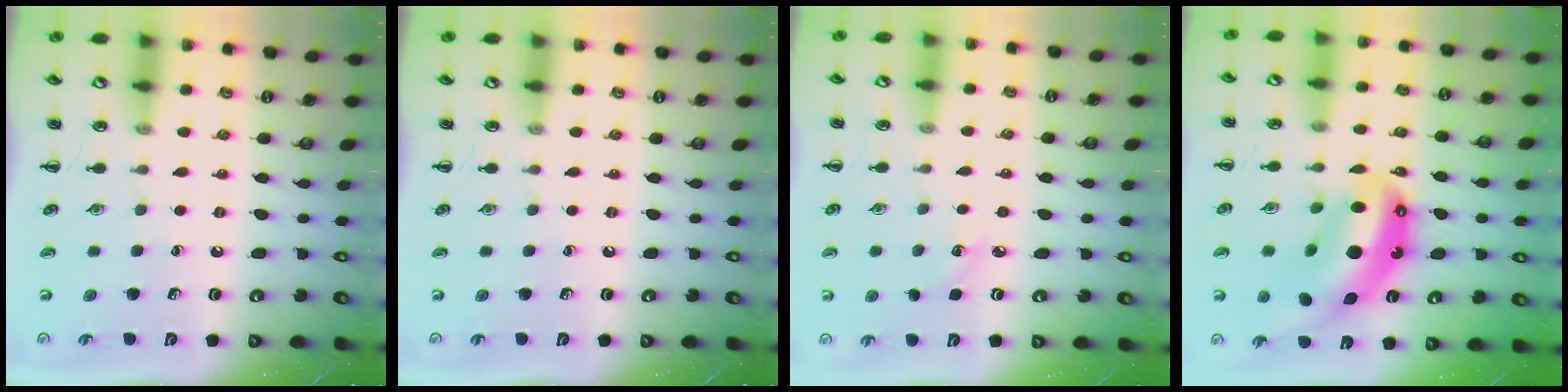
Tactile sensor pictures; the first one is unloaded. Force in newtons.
{"total": 0.0}
{"total": 4.0, "press": 3.8, "slide": 1.1}
{"total": 15.6, "press": 15.0, "slide": 4.4}